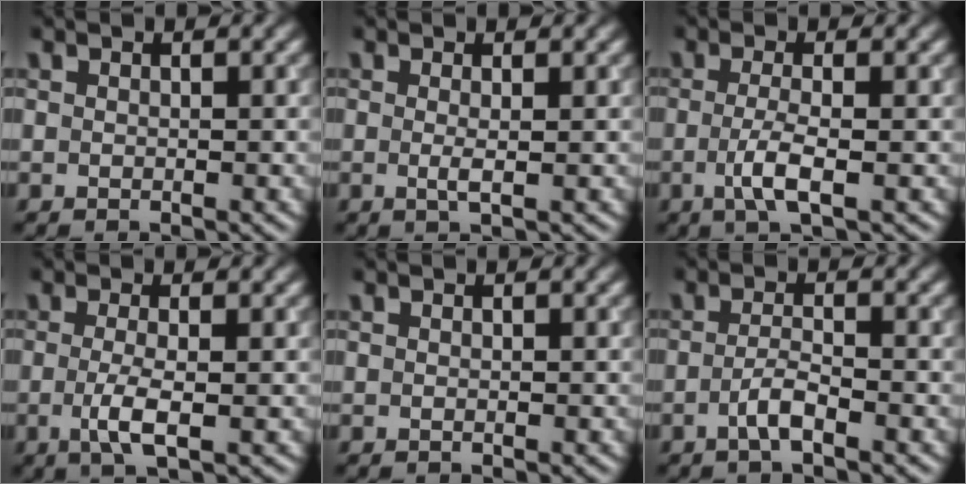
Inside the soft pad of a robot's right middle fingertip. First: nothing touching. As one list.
[{"total": 1.3, "force": [0.0, 0.2, 1.3], "torque": [-0.026, -0.001, -0.002]}, {"total": 3.1, "force": [-0.7, 0.7, 2.9], "torque": [-0.060, -0.006, -0.016]}, {"total": 3.0, "force": [-0.6, 0.8, 2.9], "torque": [-0.060, -0.007, -0.012]}, {"total": 0.0}, {"total": 2.1, "force": [-1.0, 0.4, 1.8], "torque": [-0.035, 0.005, -0.023]}]